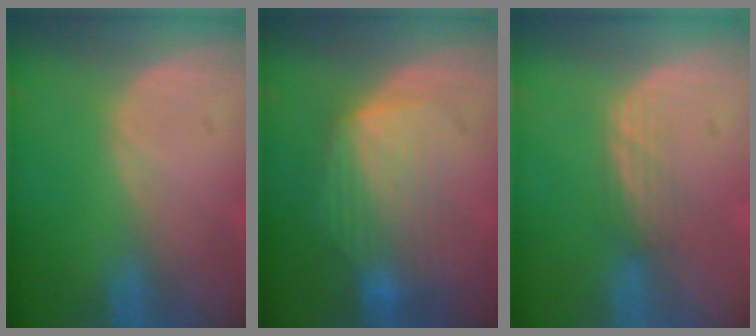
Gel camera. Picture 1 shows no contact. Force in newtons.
{"total": 7.5, "press": 7.4, "slide": 1.2}
{"total": 2.4, "press": 2.3, "slide": 0.8}